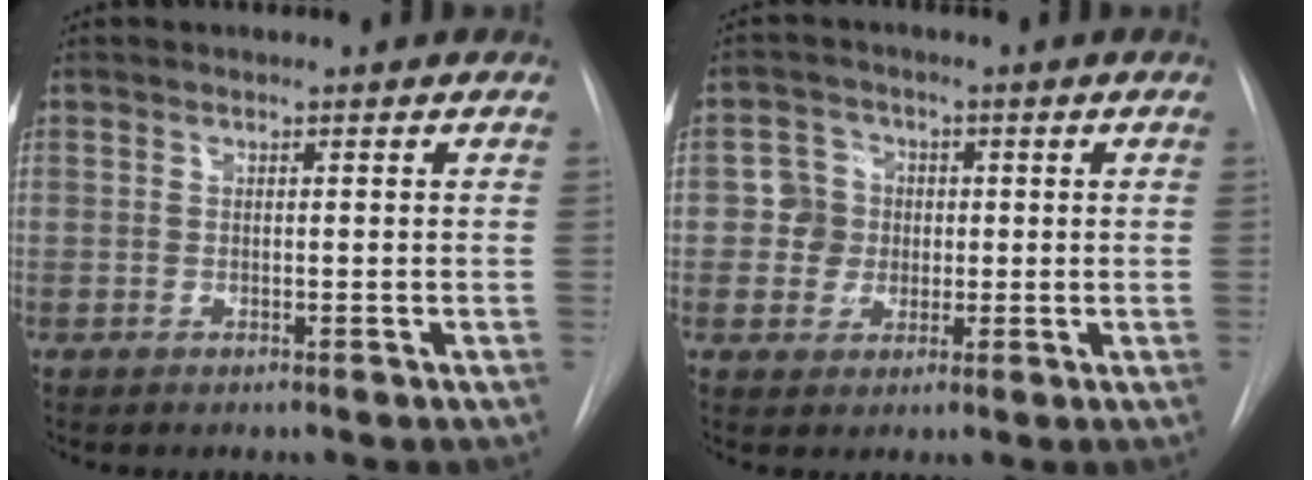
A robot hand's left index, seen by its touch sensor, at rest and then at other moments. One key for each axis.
{"total": 5.0, "fx": 0.0, "fy": 5.0, "fz": 0.8, "tx": -0.013, "ty": 0.019, "tz": 0.003}